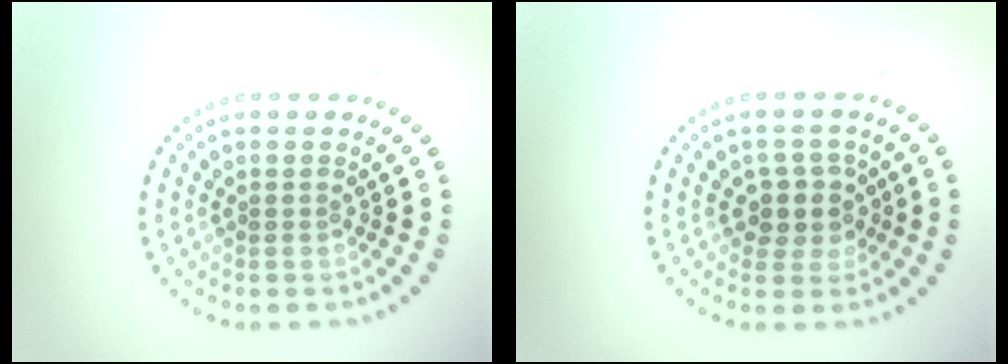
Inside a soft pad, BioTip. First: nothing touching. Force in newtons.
{"total": 2.8, "press": 2.4, "slide": 1.4}